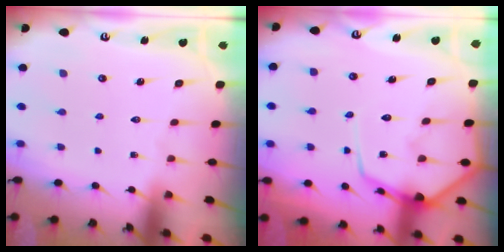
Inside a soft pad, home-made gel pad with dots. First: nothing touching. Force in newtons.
{"total": 11.4, "press": 11.4, "slide": 1.0}